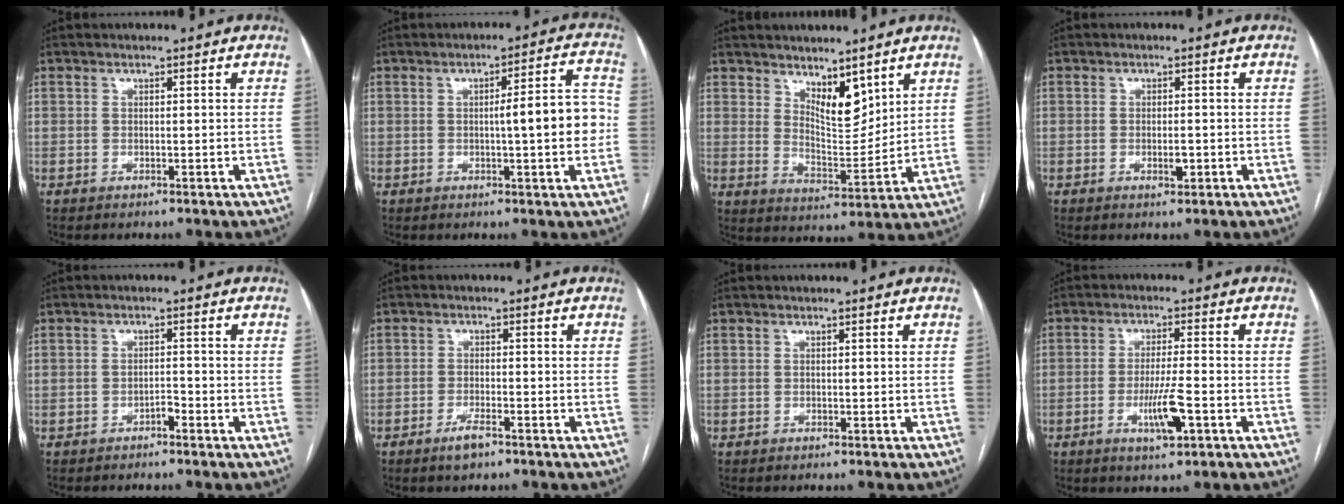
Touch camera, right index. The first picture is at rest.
{"total": 8.0, "force": [-0.6, 1.0, 8.0], "torque": [-0.102, 0.020, -0.009]}
{"total": 6.9, "force": [4.6, 2.6, 4.4], "torque": [-0.078, -0.014, 0.089]}
{"total": 1.9, "force": [-0.6, 0.6, 1.7], "torque": [-0.029, -0.001, -0.007]}
{"total": 1.5, "force": [-1.1, 0.4, 0.9], "torque": [-0.011, 0.003, -0.018]}
{"total": 3.1, "force": [-2.2, 0.7, 2.1], "torque": [-0.042, -0.001, -0.040]}
{"total": 0.0}
{"total": 6.4, "force": [-2.5, 0.5, 5.8], "torque": [-0.108, -0.008, -0.043]}